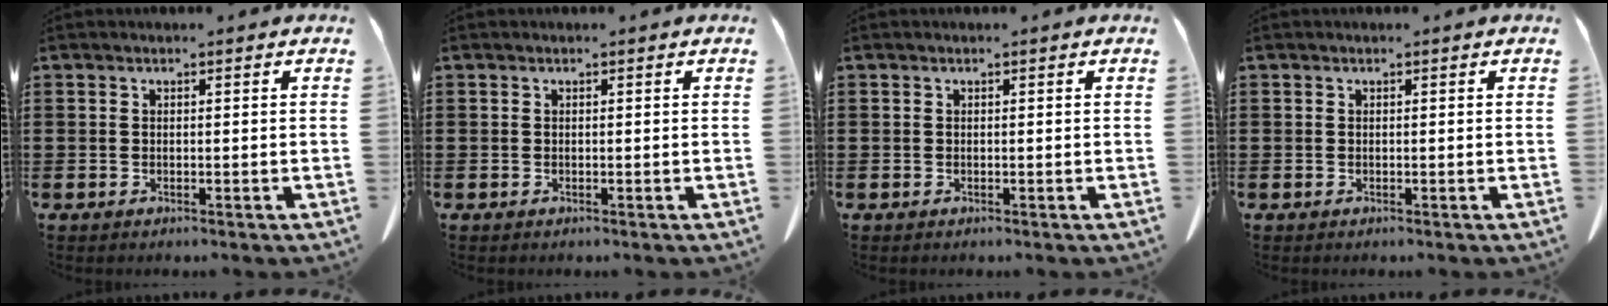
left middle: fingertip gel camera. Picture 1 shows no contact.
{"total": 0.0}
{"total": 0.0}
{"total": 0.0}